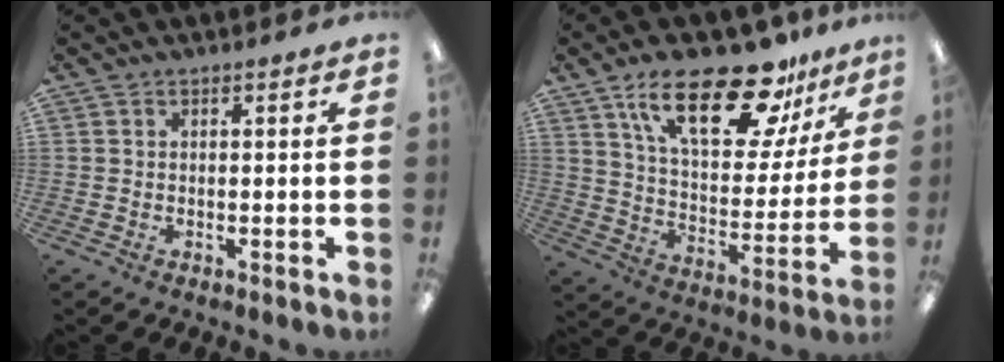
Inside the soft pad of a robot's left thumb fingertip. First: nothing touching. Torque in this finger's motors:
{"motor_torque": [0.31, 0.78, 1.49, -1.29, 0.41]}